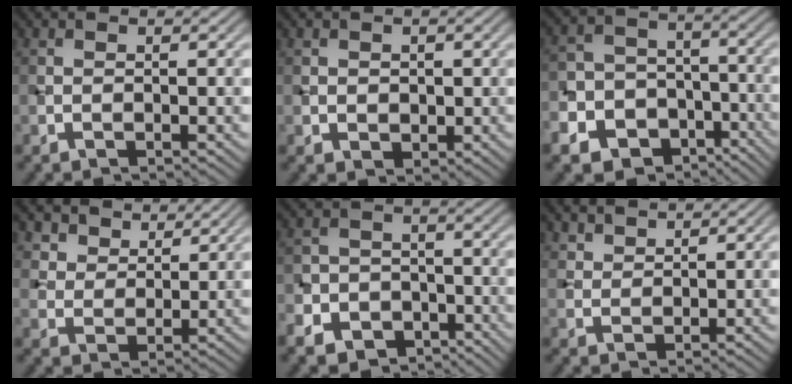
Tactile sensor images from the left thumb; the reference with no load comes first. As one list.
[{"total": 1.7, "force": [0.2, 1.5, 0.7], "torque": [-0.017, -0.008, 0.004]}, {"total": 14.3, "force": [-8.2, 11.0, 4.0], "torque": [-0.122, -0.050, -0.133]}, {"total": 5.3, "force": [4.2, 2.8, 1.6], "torque": [-0.050, -0.022, 0.100]}, {"total": 9.0, "force": [-6.2, 6.0, 2.6], "torque": [-0.060, -0.021, -0.111]}, {"total": 3.1, "force": [2.7, 1.2, 1.0], "torque": [-0.026, -0.009, 0.072]}]